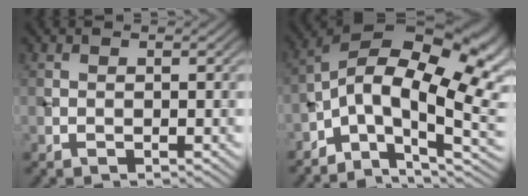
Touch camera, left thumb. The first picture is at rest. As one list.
[{"total": 15.9, "force": [-3.0, 6.6, 14.1], "torque": [-0.244, 0.004, -0.057]}]